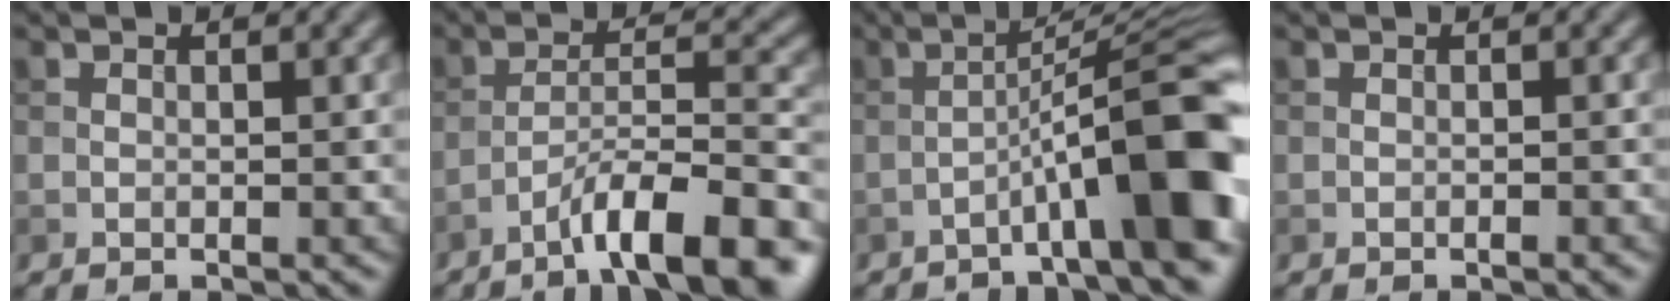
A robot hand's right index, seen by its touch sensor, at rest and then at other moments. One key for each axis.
{"total": 9.9, "fx": -6.5, "fy": 2.1, "fz": 7.2, "tx": -0.112, "ty": 0.017, "tz": -0.106}
{"total": 11.1, "fx": -4.3, "fy": 1.5, "fz": 10.1, "tx": -0.141, "ty": 0.027, "tz": -0.065}
{"total": 0.6, "fx": -0.3, "fy": 0.1, "fz": 0.5, "tx": -0.007, "ty": 0.000, "tz": -0.004}